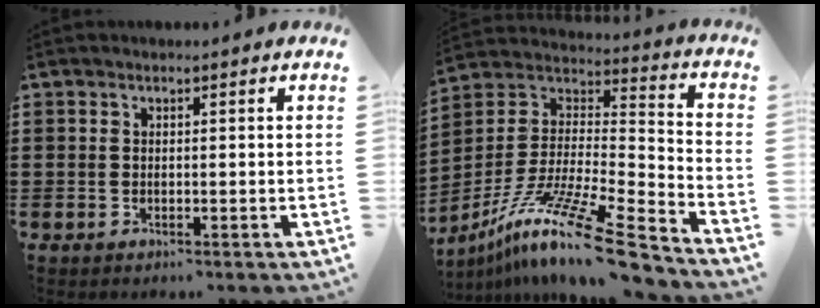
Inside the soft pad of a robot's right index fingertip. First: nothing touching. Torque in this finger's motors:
{"motor_torque": [1.10, 1.04, 0.31, 0.07]}